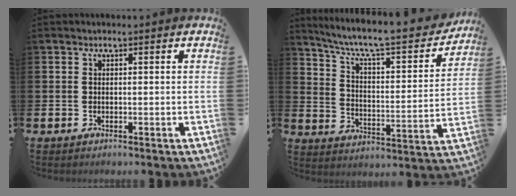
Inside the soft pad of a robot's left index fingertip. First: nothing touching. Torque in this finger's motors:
{"motor_torque": [0.87, -1.26, 0.68, 0.20]}